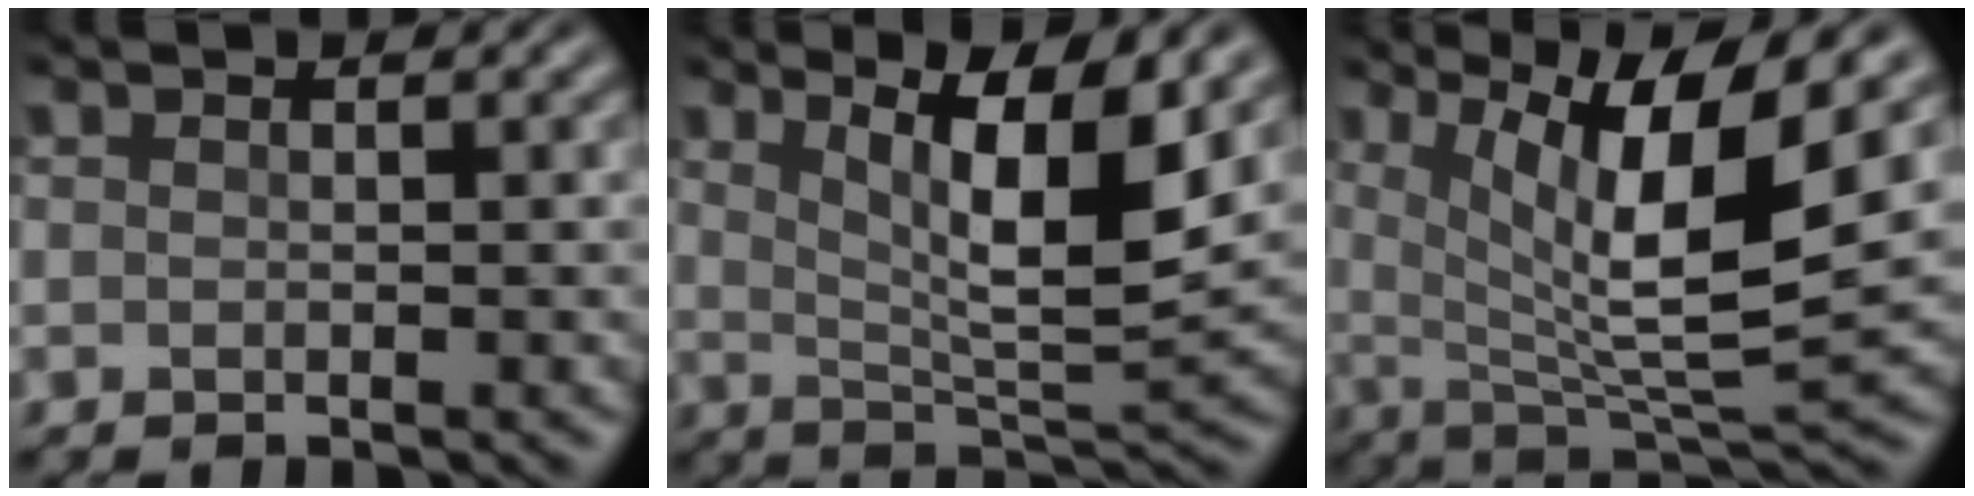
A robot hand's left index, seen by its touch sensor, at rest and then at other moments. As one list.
[{"total": 8.7, "force": [3.6, 2.0, 7.6], "torque": [-0.121, -0.007, 0.067]}, {"total": 10.6, "force": [3.3, 2.6, 9.8], "torque": [-0.168, -0.004, 0.066]}]